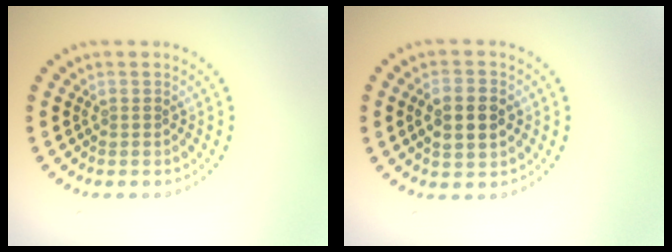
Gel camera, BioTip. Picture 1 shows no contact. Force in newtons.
{"total": 3.4, "press": 3.4, "slide": 0.3}